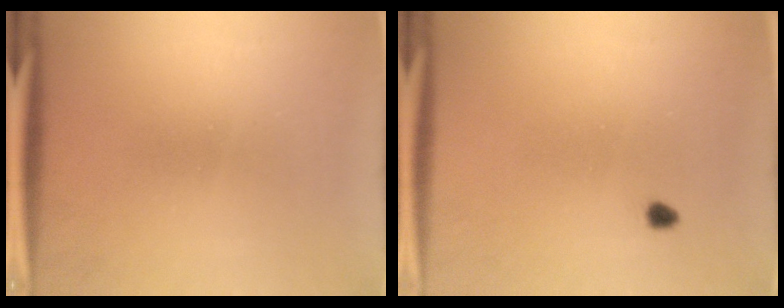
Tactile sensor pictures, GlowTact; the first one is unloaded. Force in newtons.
{"total": 1.0}